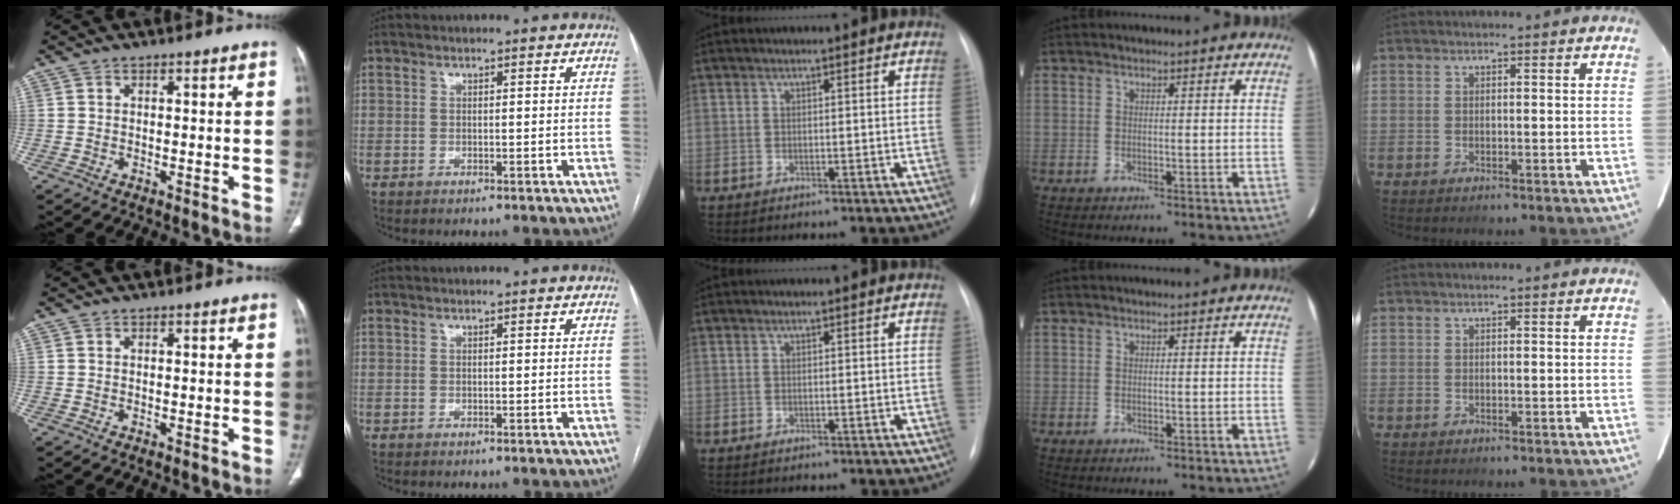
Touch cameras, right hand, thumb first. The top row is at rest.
{}